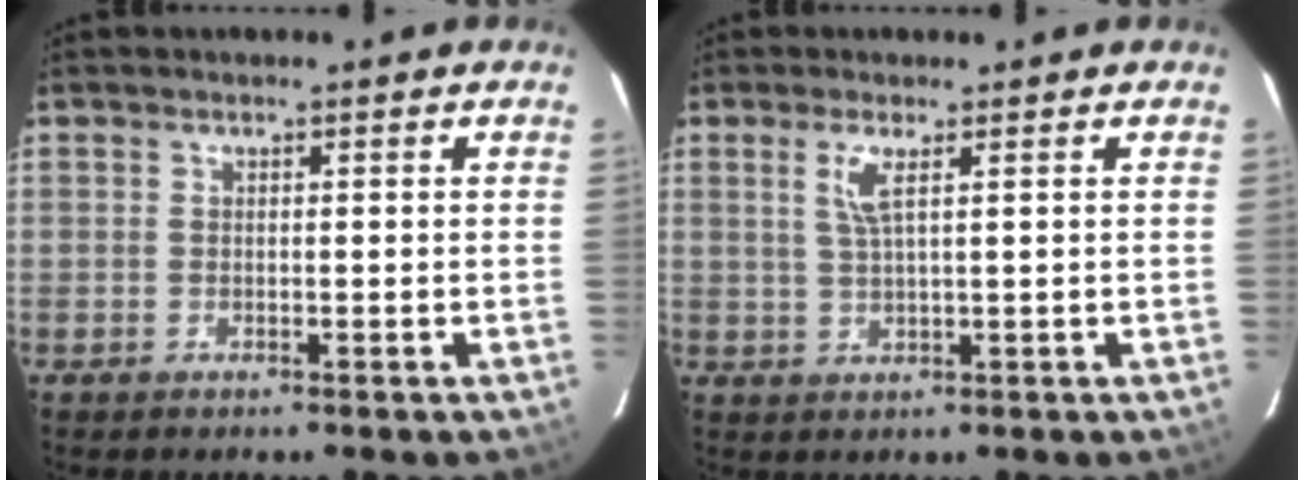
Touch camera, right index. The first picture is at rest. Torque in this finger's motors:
{"motor_torque": [0.07, 0.04, 0.24, 0.07]}